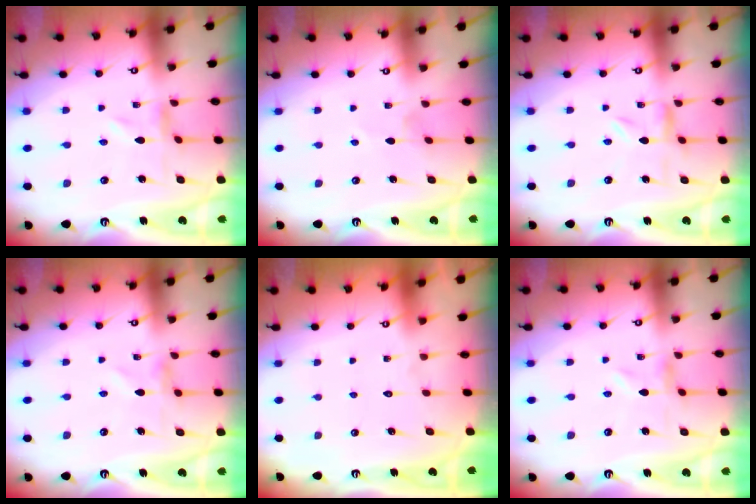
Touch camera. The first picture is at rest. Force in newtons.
{"total": 0.7, "press": 0.6, "slide": 0.2}
{"total": 1.8, "press": 1.8, "slide": 0.3}
{"total": 0.0}
{"total": 1.7, "press": 1.7, "slide": 0.1}
{"total": 0.0}